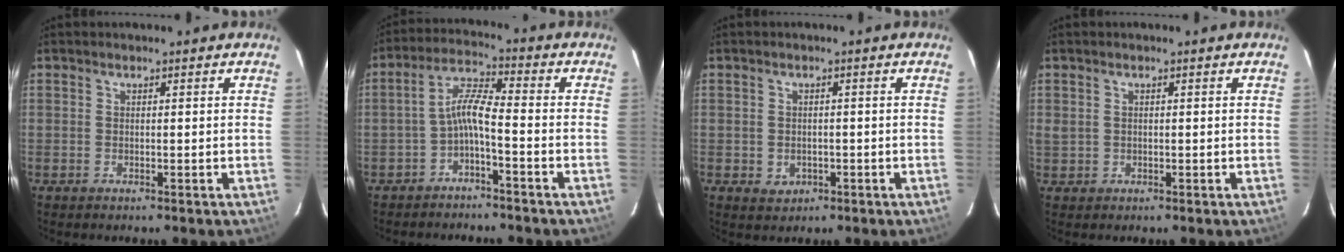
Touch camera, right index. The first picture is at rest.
{"total": 5.2, "force": [-2.7, 0.6, 4.4], "torque": [-0.107, 0.017, -0.052]}
{"total": 2.8, "force": [-0.8, 2.6, 0.9], "torque": [-0.022, 0.001, -0.001]}
{"total": 1.6, "force": [0.5, 1.4, 0.7], "torque": [-0.013, 0.004, 0.012]}